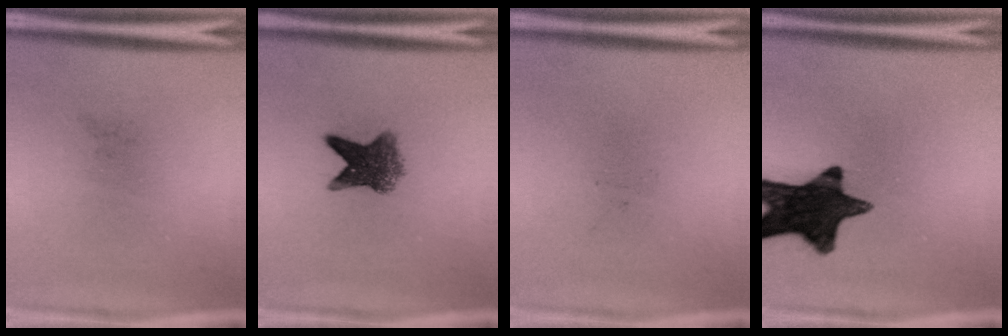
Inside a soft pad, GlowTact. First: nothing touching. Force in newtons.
{"total": 6.3}
{"total": 0.0}
{"total": 15.2}